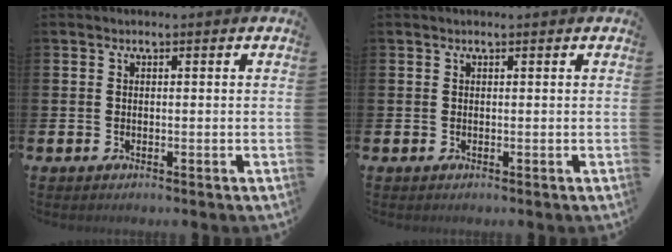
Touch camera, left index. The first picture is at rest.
{"total": 0.0}